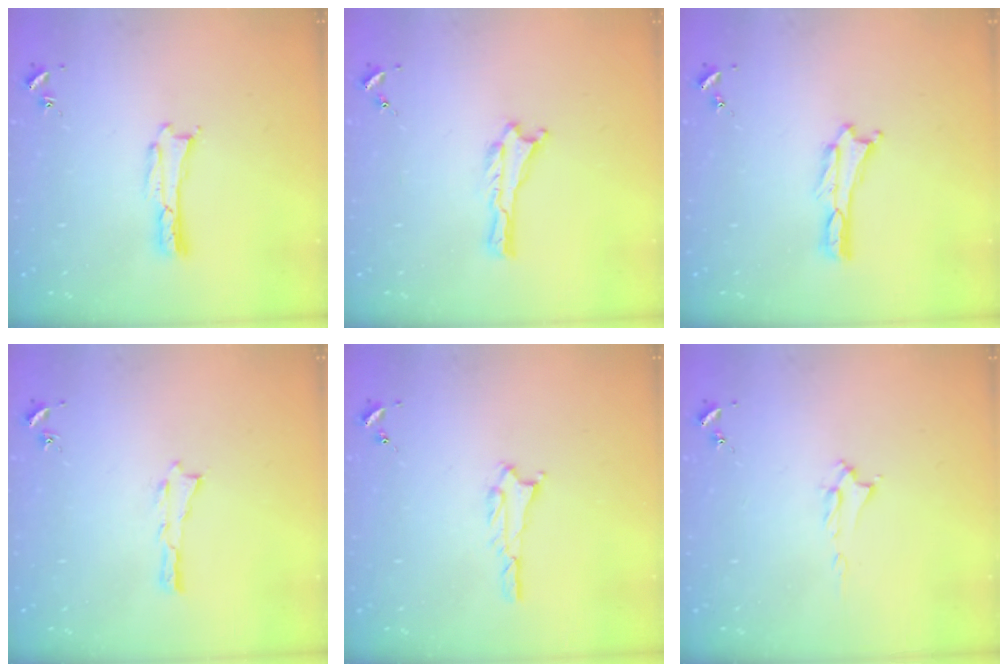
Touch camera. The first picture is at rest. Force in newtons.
{"total": 0.0}
{"total": 0.0}
{"total": 0.0}
{"total": 1.8, "press": 1.8, "slide": 0.2}
{"total": 1.6, "press": 1.6, "slide": 0.2}